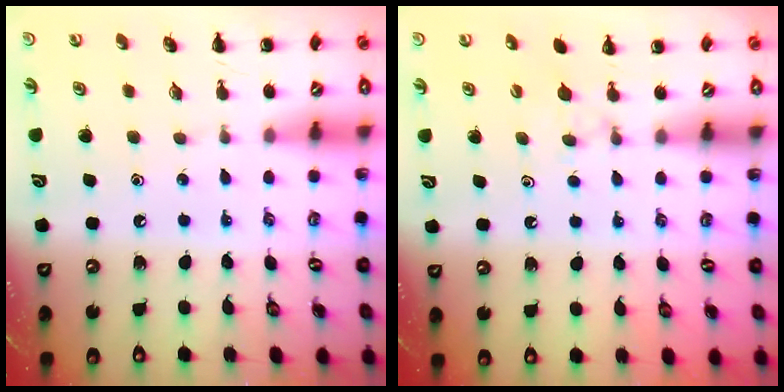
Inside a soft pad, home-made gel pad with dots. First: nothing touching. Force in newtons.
{"total": 3.6, "press": 3.4, "slide": 1.2}